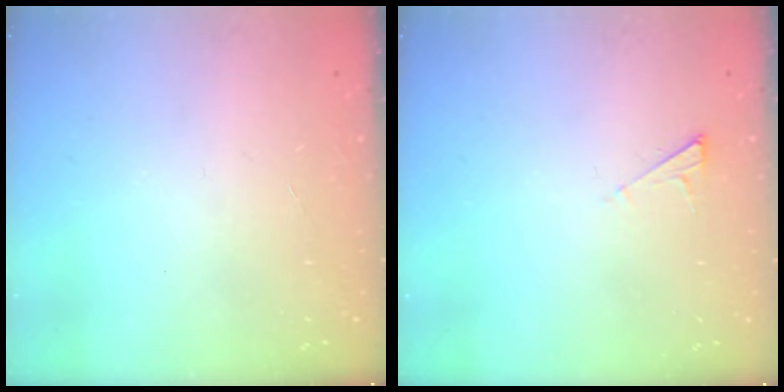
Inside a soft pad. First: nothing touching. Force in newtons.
{"total": 2.3, "press": 2.2, "slide": 0.4}